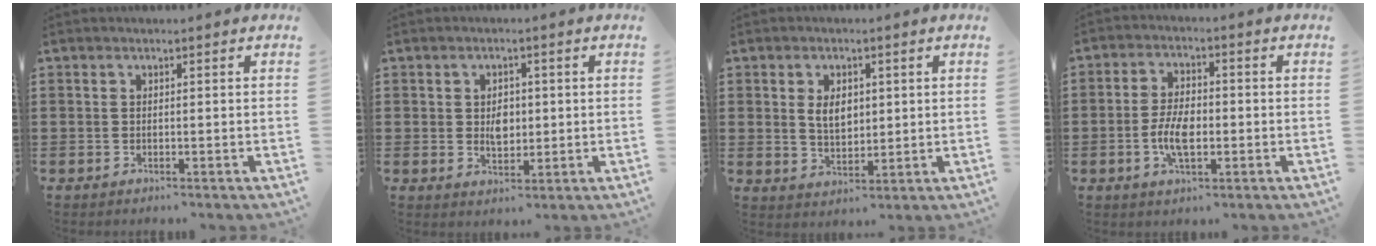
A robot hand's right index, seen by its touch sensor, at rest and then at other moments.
{"total": 3.3, "force": [0.2, 2.2, 2.4], "torque": [-0.043, 0.005, 0.002]}
{"total": 4.4, "force": [0.9, 2.8, 3.2], "torque": [-0.054, 0.005, 0.012]}
{"total": 5.8, "force": [-1.3, 2.7, 4.9], "torque": [-0.106, 0.003, -0.028]}